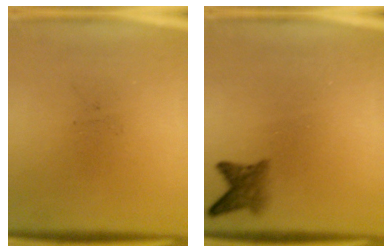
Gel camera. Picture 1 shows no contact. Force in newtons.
{"total": 2.8}